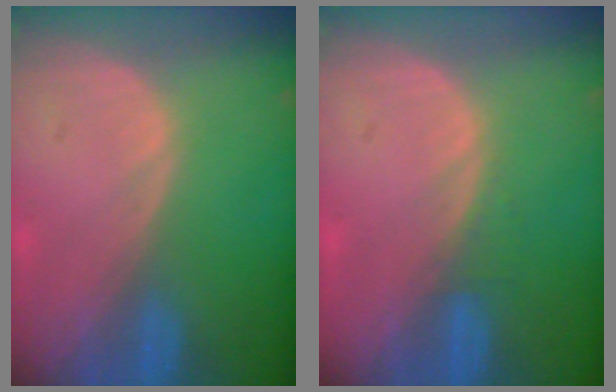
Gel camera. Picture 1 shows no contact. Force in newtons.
{"total": 1.0, "press": 0.9, "slide": 0.3}